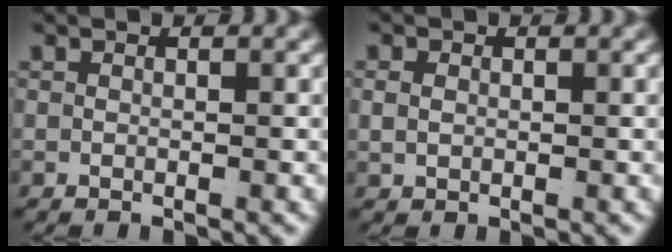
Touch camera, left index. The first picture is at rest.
{"total": 1.2, "force": [0.3, 0.9, 0.7], "torque": [-0.019, -0.007, 0.014]}